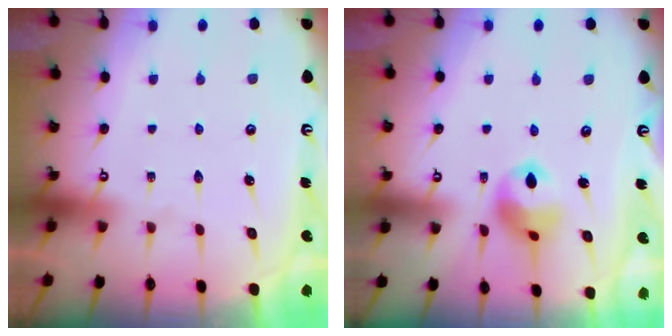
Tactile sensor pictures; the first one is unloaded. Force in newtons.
{"total": 10.2, "press": 10.2, "slide": 0.9}